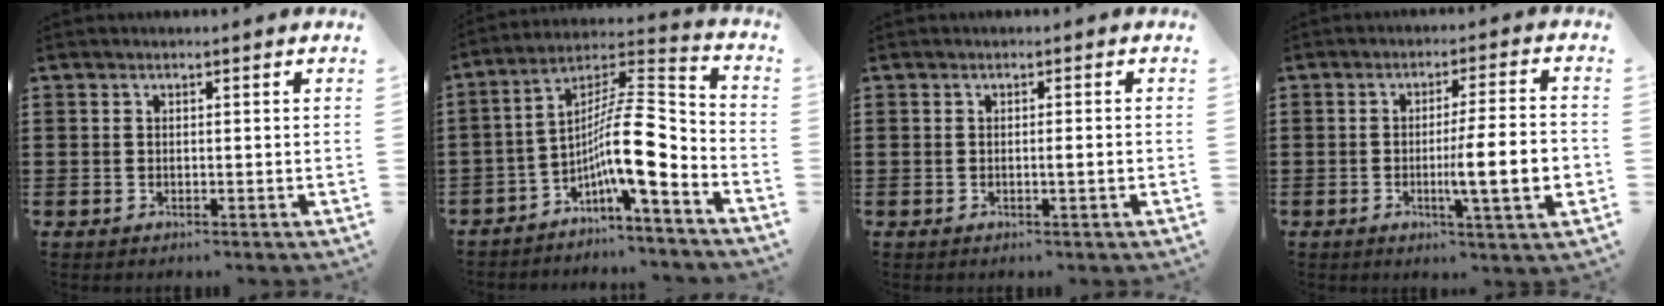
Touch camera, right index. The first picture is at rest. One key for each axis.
{"total": 12.5, "fx": -3.8, "fy": 2.9, "fz": 11.6, "tx": -0.207, "ty": -0.018, "tz": -0.081}
{"total": 1.4, "fx": -0.3, "fy": -0.1, "fz": 1.3, "tx": -0.021, "ty": -0.003, "tz": -0.006}
{"total": 9.8, "fx": -2.0, "fy": 0.8, "fz": 9.6, "tx": -0.148, "ty": -0.015, "tz": -0.039}